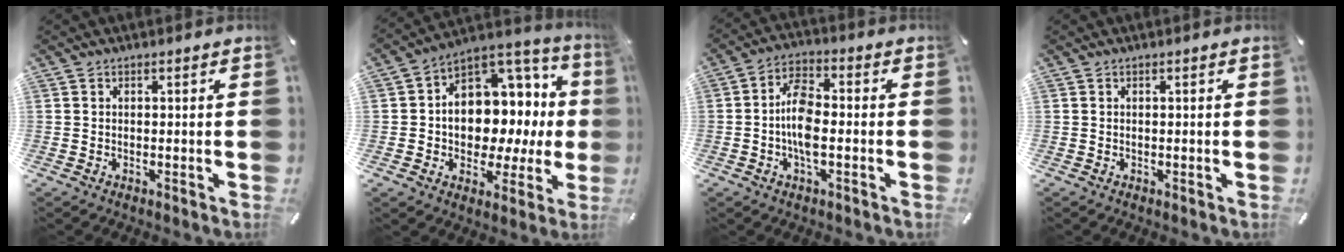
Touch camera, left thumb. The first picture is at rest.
{"total": 12.1, "force": [0.8, 10.1, 6.6], "torque": [-0.074, -0.041, 0.019]}
{"total": 8.2, "force": [-1.4, 3.9, 7.1], "torque": [-0.139, 0.008, -0.024]}
{"total": 0.0}